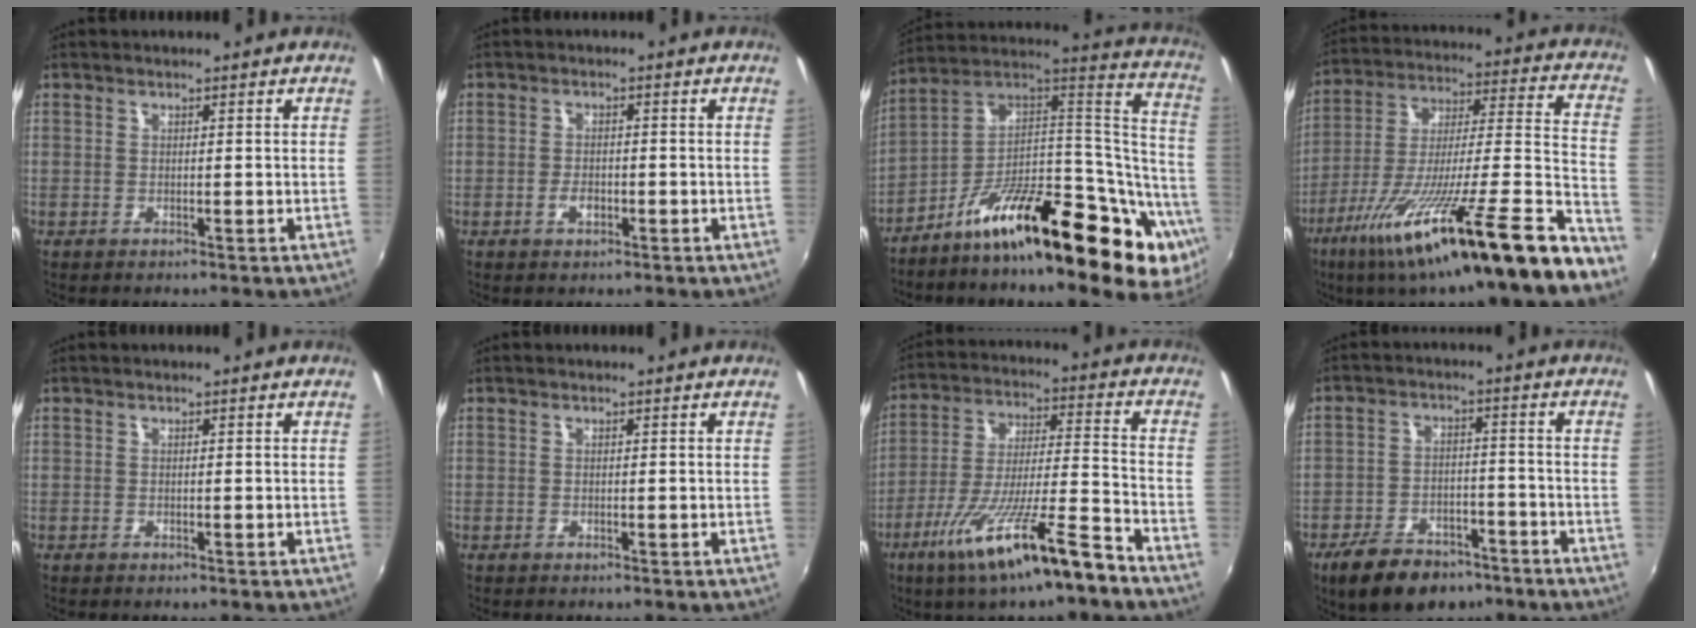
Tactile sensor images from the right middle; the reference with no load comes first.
{"total": 2.3, "force": [-1.0, 1.3, 1.6], "torque": [-0.030, 0.001, -0.018]}
{"total": 26.8, "force": [-13.8, 8.4, 21.4], "torque": [-0.263, 0.018, -0.226]}
{"total": 27.2, "force": [-18.5, -0.2, 20.0], "torque": [-0.308, -0.057, -0.300]}
{"total": 0.0}
{"total": 0.0}
{"total": 16.8, "force": [-11.2, 1.0, 12.5], "torque": [-0.247, -0.028, -0.195]}
{"total": 12.5, "force": [-8.5, 6.5, 6.4], "torque": [-0.142, -0.004, -0.129]}